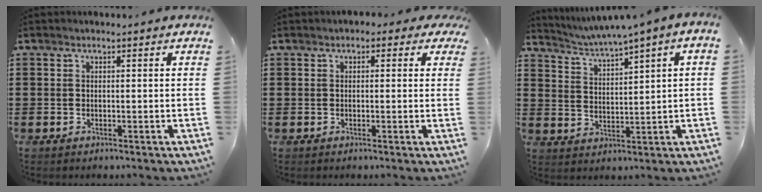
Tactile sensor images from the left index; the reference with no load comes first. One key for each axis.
{"total": 1.2, "fx": -0.3, "fy": 0.9, "fz": 0.8, "tx": -0.019, "ty": 0.006, "tz": -0.008}
{"total": 2.2, "fx": 1.5, "fy": -0.4, "fz": 1.5, "tx": -0.036, "ty": -0.014, "tz": 0.020}